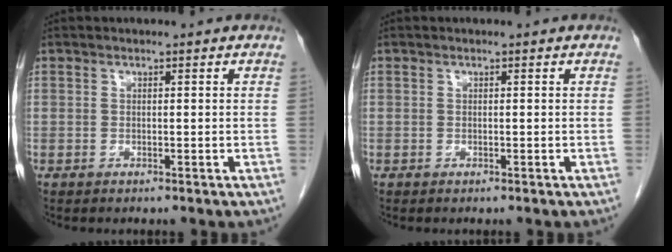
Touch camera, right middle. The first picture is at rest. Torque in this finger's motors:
{"motor_torque": [0.90, -0.72, 0.03, -0.01]}